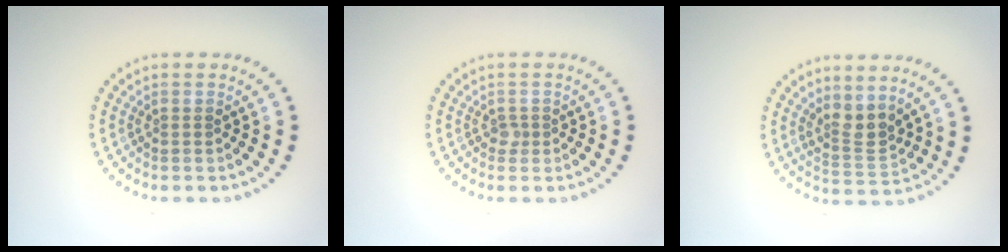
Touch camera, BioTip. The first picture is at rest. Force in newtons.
{"total": 0.8, "press": 0.6, "slide": 0.6}
{"total": 2.5, "press": 2.0, "slide": 1.5}